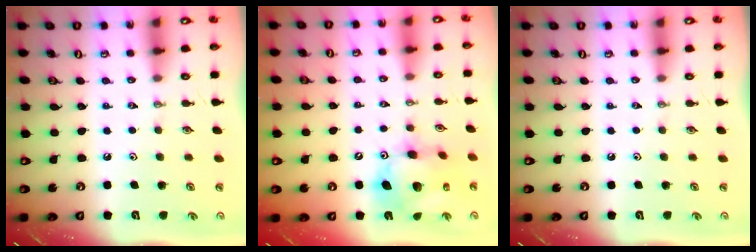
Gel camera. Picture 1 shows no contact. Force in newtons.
{"total": 14.8, "press": 14.7, "slide": 1.3}
{"total": 0.0}